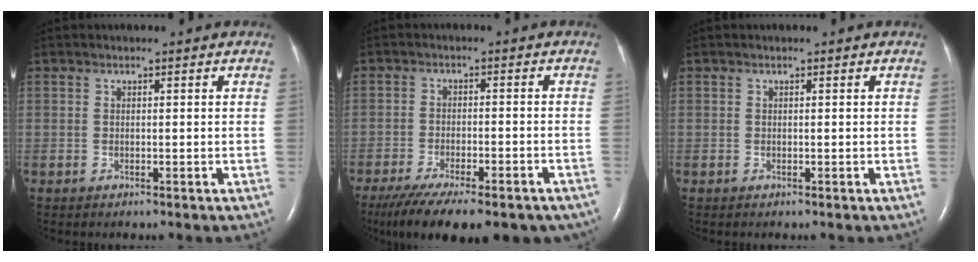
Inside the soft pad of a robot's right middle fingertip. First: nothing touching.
{"total": 19.8, "force": [-15.1, 5.9, 11.4], "torque": [-0.179, -0.022, -0.204]}
{"total": 0.0}